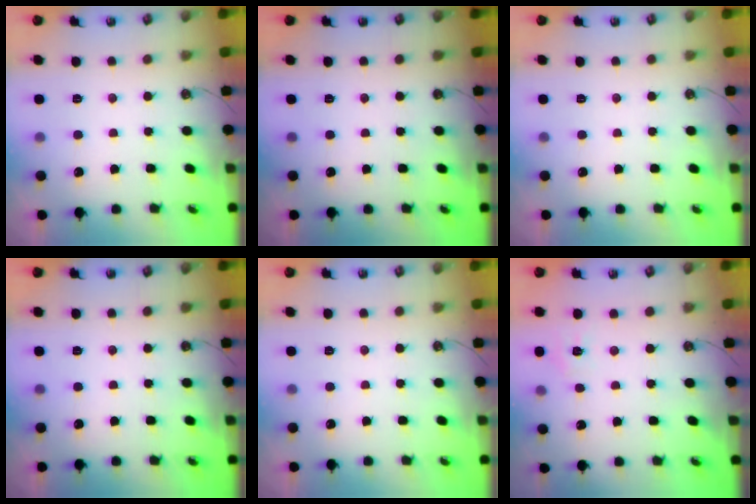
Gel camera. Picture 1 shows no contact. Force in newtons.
{"total": 0.0}
{"total": 0.0}
{"total": 0.0}
{"total": 0.0}
{"total": 5.3, "press": 5.2, "slide": 0.5}